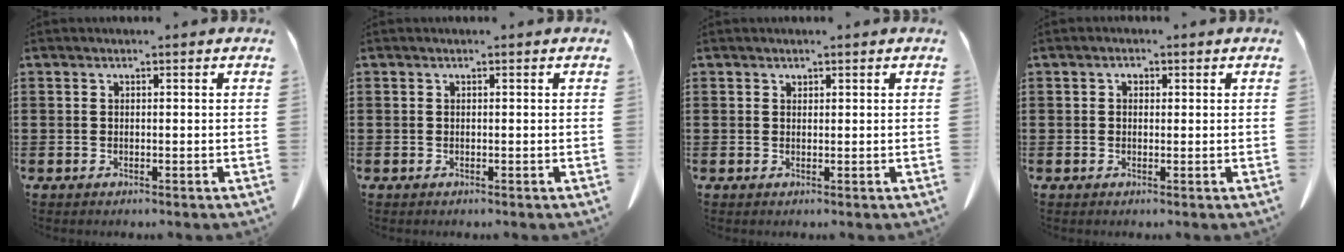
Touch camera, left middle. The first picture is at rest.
{"total": 0.0}
{"total": 0.7, "force": [0.7, 0.2, 0.0], "torque": [-0.003, -0.002, 0.015]}
{"total": 0.9, "force": [0.3, 0.7, 0.6], "torque": [-0.014, 0.005, 0.005]}